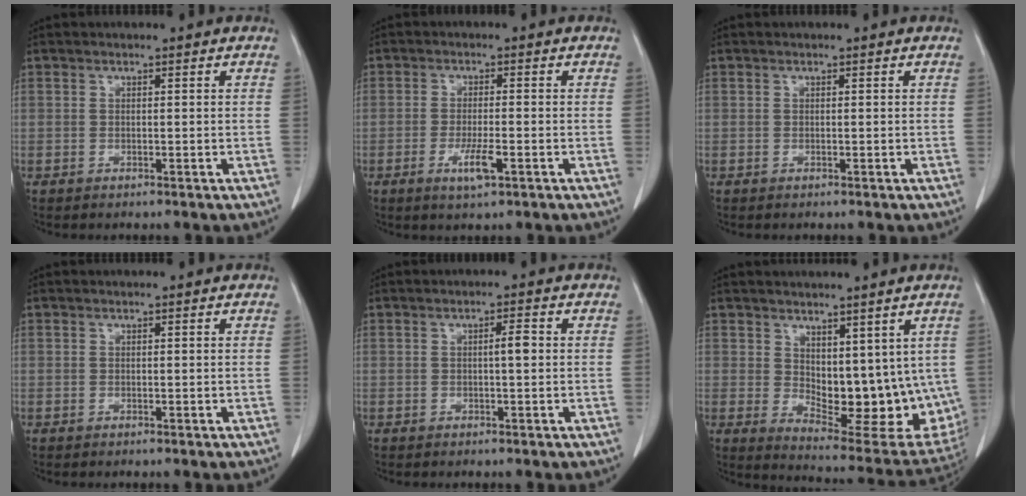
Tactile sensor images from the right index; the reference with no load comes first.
{"total": 4.3, "force": [-1.9, 0.5, 3.8], "torque": [-0.074, -0.006, -0.032]}
{"total": 0.0}
{"total": 0.0}
{"total": 2.0, "force": [0.0, 0.3, 2.0], "torque": [-0.032, 0.003, -0.002]}
{"total": 14.1, "force": [1.9, 6.7, 12.2], "torque": [-0.165, -0.021, 0.050]}